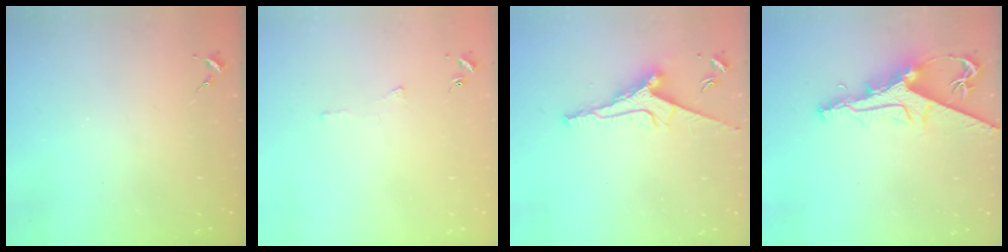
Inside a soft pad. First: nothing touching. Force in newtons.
{"total": 3.1, "press": 3.1, "slide": 0.6}
{"total": 9.9, "press": 9.9, "slide": 0.4}
{"total": 10.7, "press": 10.7, "slide": 1.0}